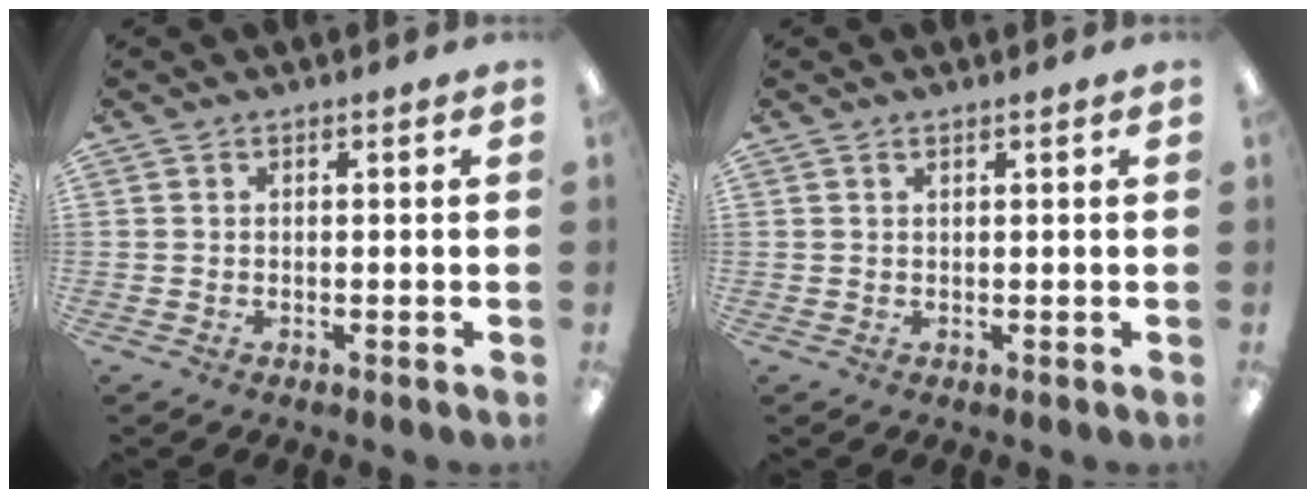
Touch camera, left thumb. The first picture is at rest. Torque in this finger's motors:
{"motor_torque": [0.36, -0.04, -0.14, -0.14, 0.03]}